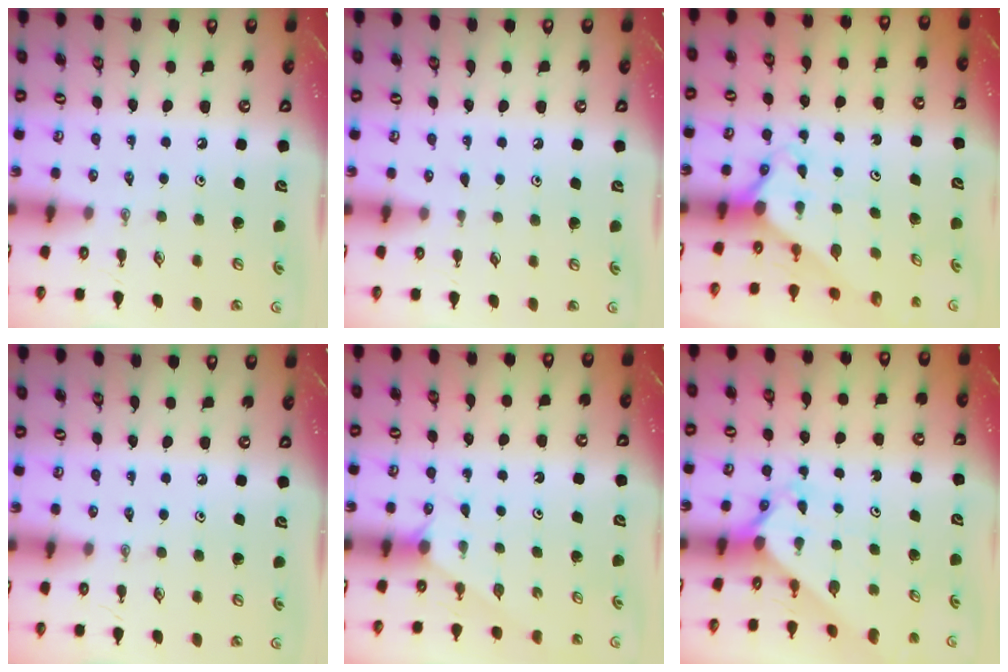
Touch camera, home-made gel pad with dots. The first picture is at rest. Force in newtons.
{"total": 4.6, "press": 4.5, "slide": 0.5}
{"total": 2.1, "press": 2.1, "slide": 0.1}
{"total": 0.0}
{"total": 1.1, "press": 1.1, "slide": 0.2}
{"total": 2.5, "press": 2.5, "slide": 0.3}